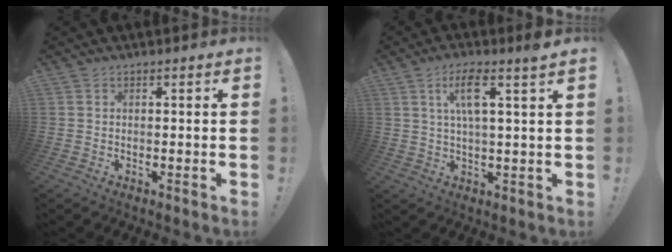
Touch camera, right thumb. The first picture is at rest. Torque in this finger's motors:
{"motor_torque": [0.08, 0.08, 0.17, 0.17, 0.31]}